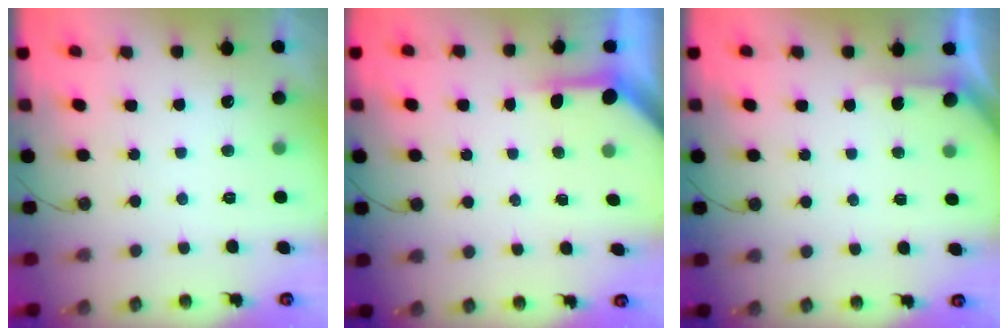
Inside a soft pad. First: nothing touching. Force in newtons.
{"total": 4.0, "press": 3.9, "slide": 0.4}
{"total": 2.5, "press": 2.5, "slide": 0.3}